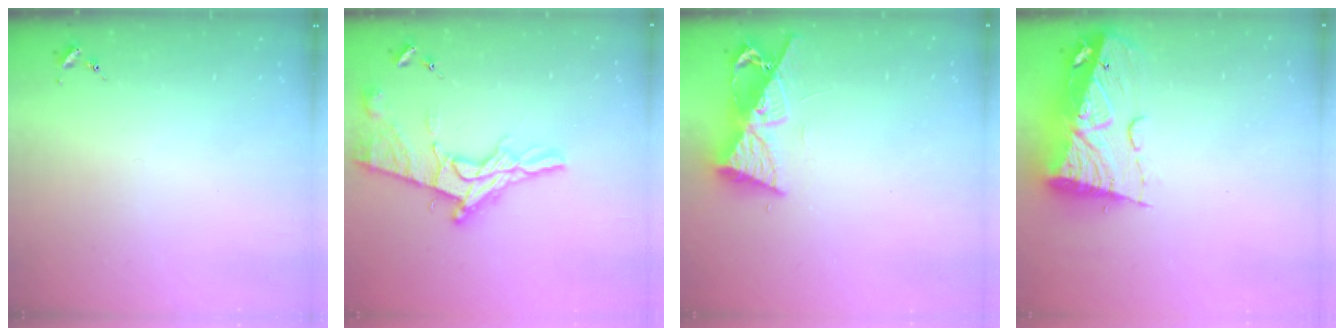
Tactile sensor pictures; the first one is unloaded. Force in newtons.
{"total": 18.5, "press": 18.4, "slide": 1.5}
{"total": 9.2, "press": 9.1, "slide": 0.9}
{"total": 14.4, "press": 14.3, "slide": 1.4}